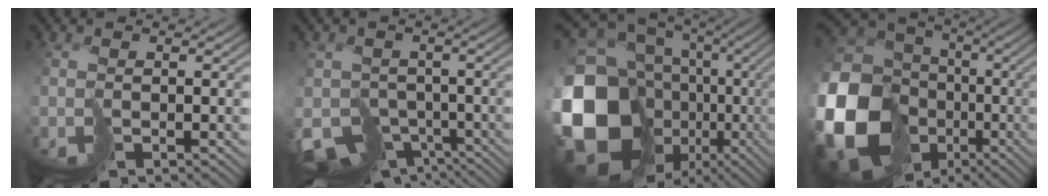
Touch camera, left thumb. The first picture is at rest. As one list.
[{"total": 8.5, "force": [-4.3, 6.3, 3.7], "torque": [-0.082, -0.027, -0.059]}, {"total": 20.3, "force": [-2.7, 16.9, 10.8], "torque": [-0.276, -0.031, -0.050]}, {"total": 23.4, "force": [-4.9, 20.4, 10.2], "torque": [-0.302, -0.061, -0.099]}]